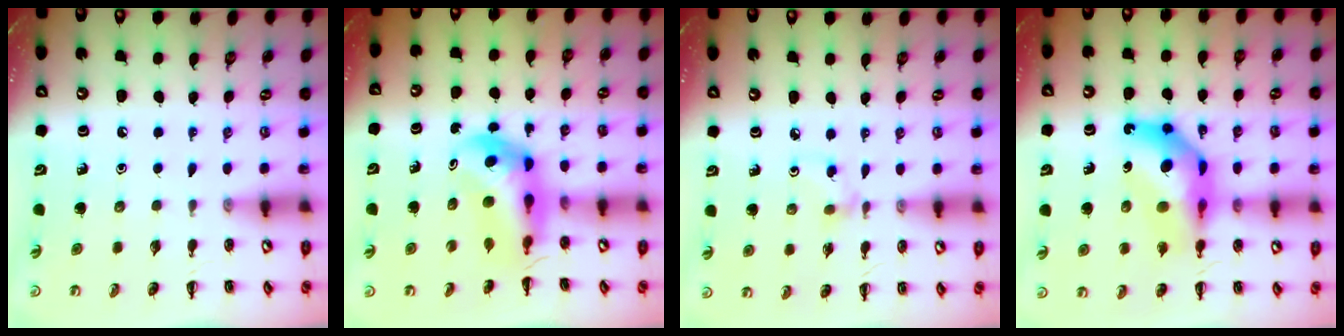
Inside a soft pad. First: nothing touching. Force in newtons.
{"total": 6.4, "press": 6.2, "slide": 1.5}
{"total": 2.9, "press": 2.8, "slide": 0.7}
{"total": 13.5, "press": 12.9, "slide": 3.9}